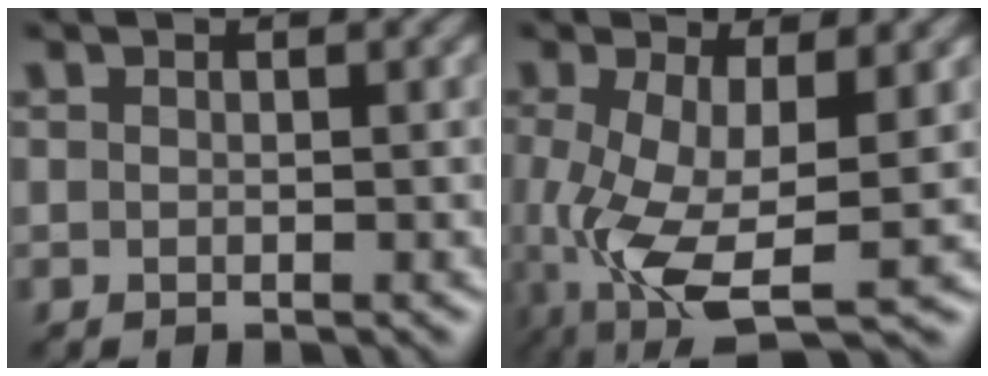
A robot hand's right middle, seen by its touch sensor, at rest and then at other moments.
{"total": 9.0, "force": [-2.9, 3.4, 7.8], "torque": [-0.179, -0.023, -0.050]}